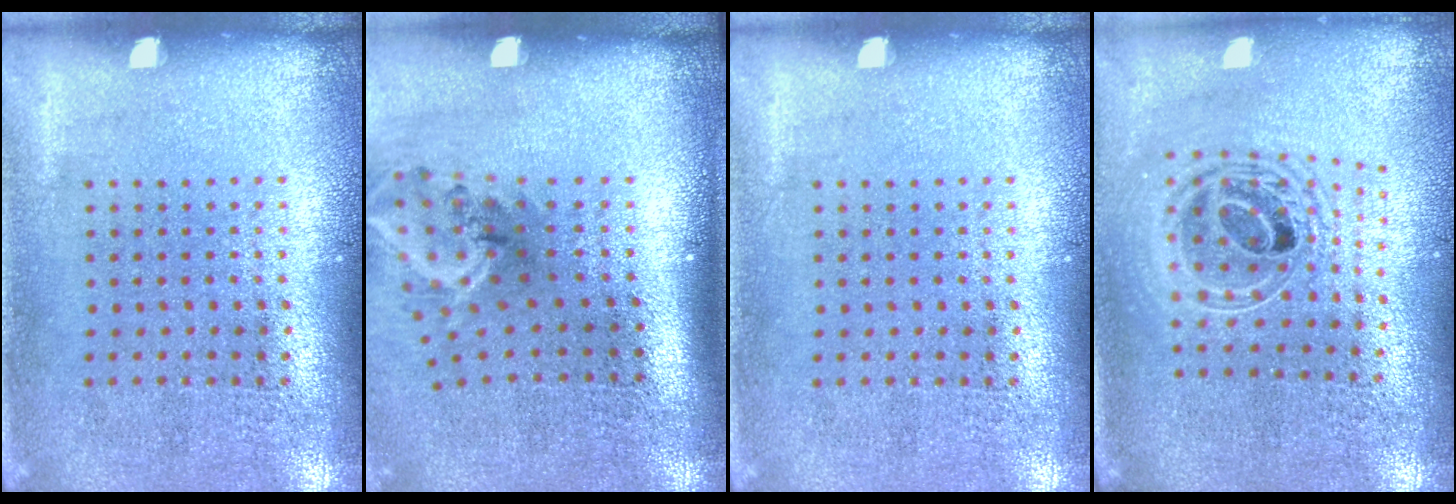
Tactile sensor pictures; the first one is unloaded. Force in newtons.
{"total": 2.1, "press": 1.3, "slide": 1.6}
{"total": 0.0}
{"total": 2.1, "press": 1.6, "slide": 1.3}